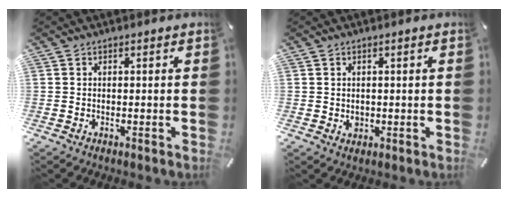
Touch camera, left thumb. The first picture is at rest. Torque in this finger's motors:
{"motor_torque": [0.01, 0.01, 0.00, 0.00, 0.00]}